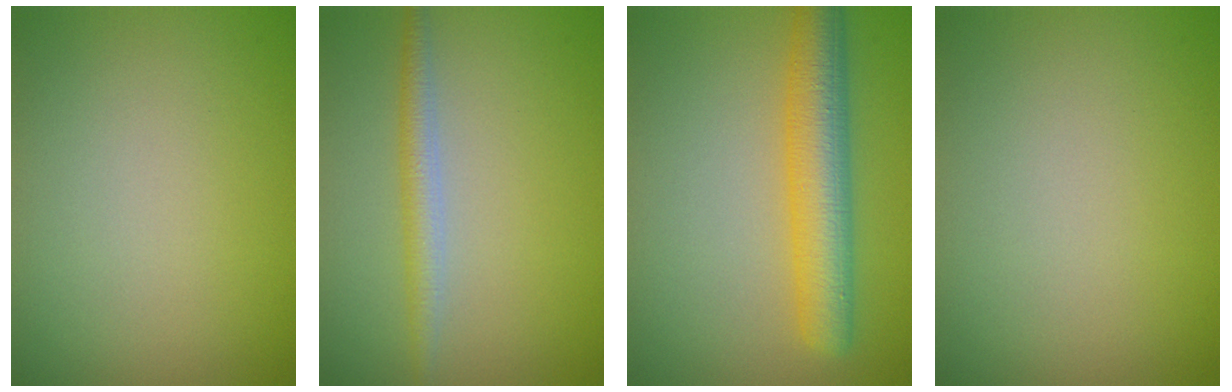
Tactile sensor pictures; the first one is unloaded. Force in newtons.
{"total": 2.2, "press": 2.2, "slide": 0.0}
{"total": 5.9, "press": 5.9, "slide": 0.2}
{"total": 0.0}